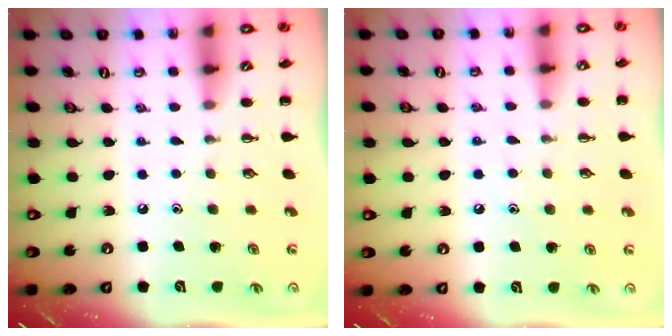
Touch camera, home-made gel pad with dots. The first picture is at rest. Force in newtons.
{"total": 5.1, "press": 4.8, "slide": 1.5}